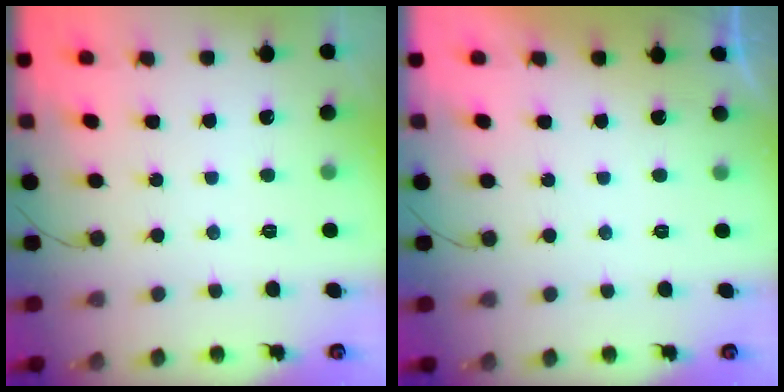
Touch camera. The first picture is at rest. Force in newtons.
{"total": 0.8, "press": 0.8, "slide": 0.1}